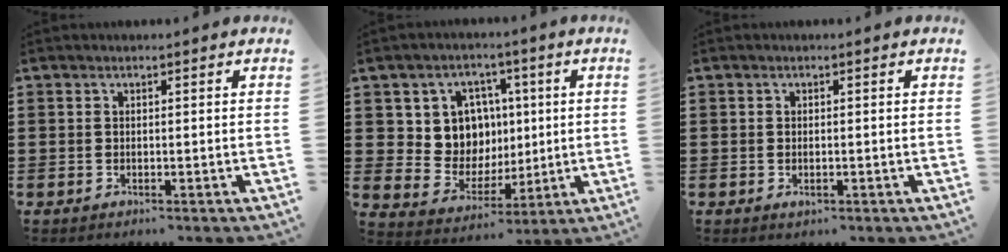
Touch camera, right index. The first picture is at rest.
{"total": 9.2, "force": [2.2, 8.4, 3.1], "torque": [-0.087, -0.002, 0.048]}
{"total": 0.9, "force": [-0.2, 0.4, 0.8], "torque": [-0.017, -0.003, -0.004]}